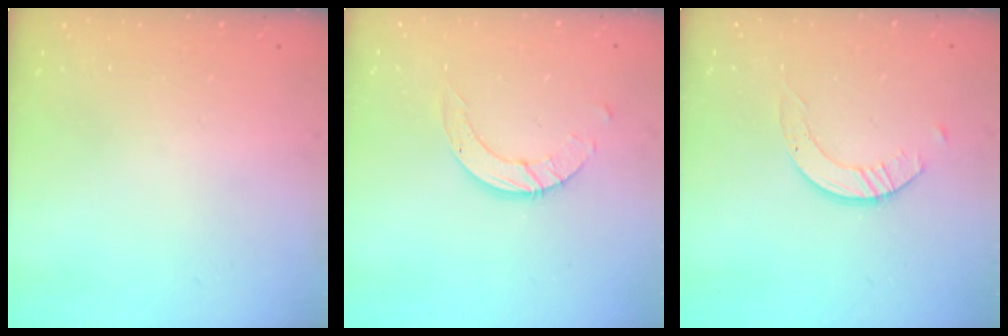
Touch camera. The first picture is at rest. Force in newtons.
{"total": 6.5, "press": 6.5, "slide": 0.5}
{"total": 2.6, "press": 2.5, "slide": 0.3}